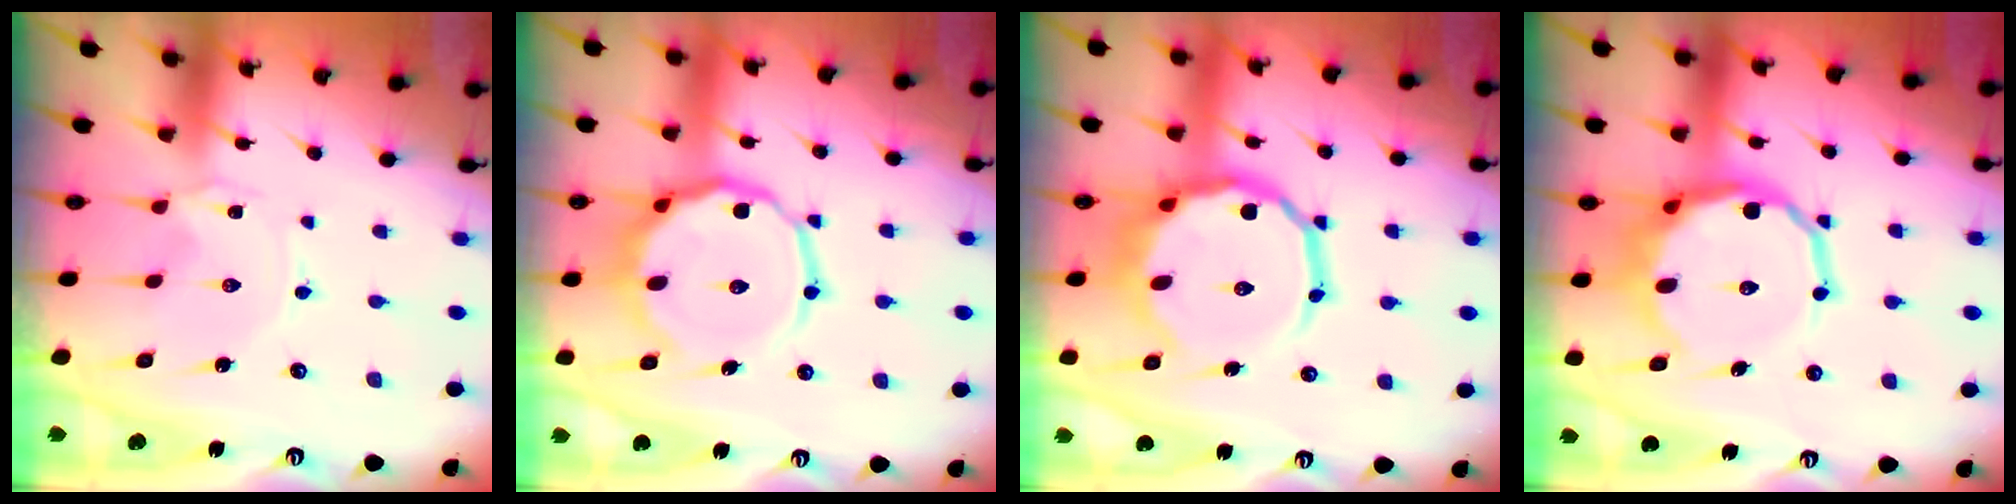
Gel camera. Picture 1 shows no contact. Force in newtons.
{"total": 13.7, "press": 13.6, "slide": 1.7}
{"total": 15.7, "press": 15.3, "slide": 3.5}
{"total": 13.9, "press": 13.4, "slide": 3.9}